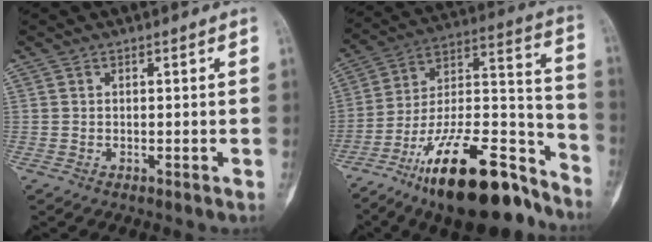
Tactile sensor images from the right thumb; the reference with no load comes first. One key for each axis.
{"total": 27.8, "fx": -19.0, "fy": 9.4, "fz": 18.0, "tx": -0.248, "ty": 0.098, "tz": -0.316}